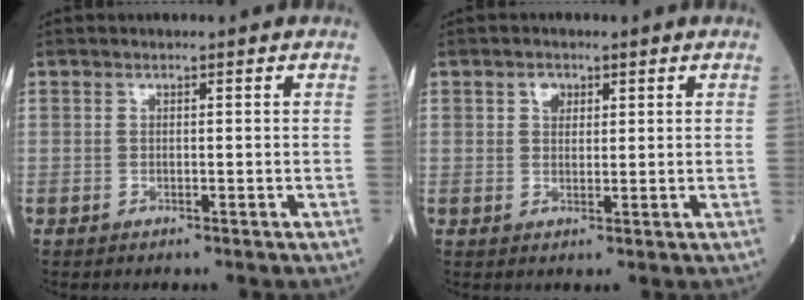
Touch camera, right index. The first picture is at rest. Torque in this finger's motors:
{"motor_torque": [0.04, 0.01, 0.02, 0.03]}